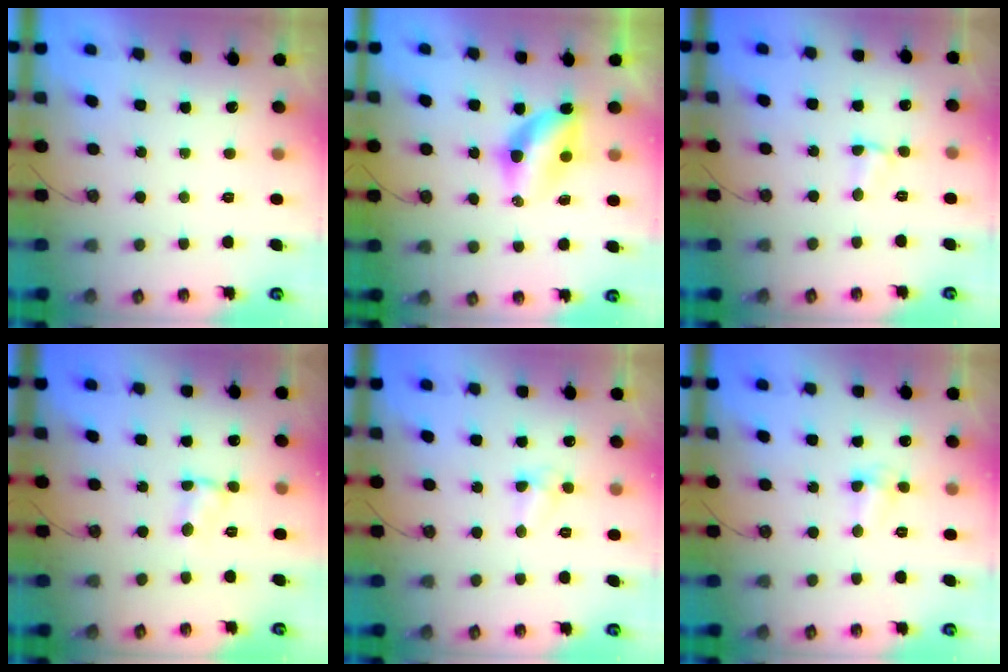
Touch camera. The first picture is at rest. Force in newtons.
{"total": 6.5, "press": 6.4, "slide": 0.6}
{"total": 1.9, "press": 1.9, "slide": 0.3}
{"total": 1.9, "press": 1.9, "slide": 0.3}
{"total": 5.0, "press": 5.0, "slide": 0.6}
{"total": 3.6, "press": 3.5, "slide": 0.8}